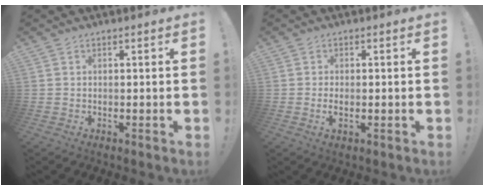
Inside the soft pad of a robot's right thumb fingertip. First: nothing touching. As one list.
[{"total": 2.0, "force": [-0.4, 0.9, 1.7], "torque": [-0.028, 0.001, -0.006]}]